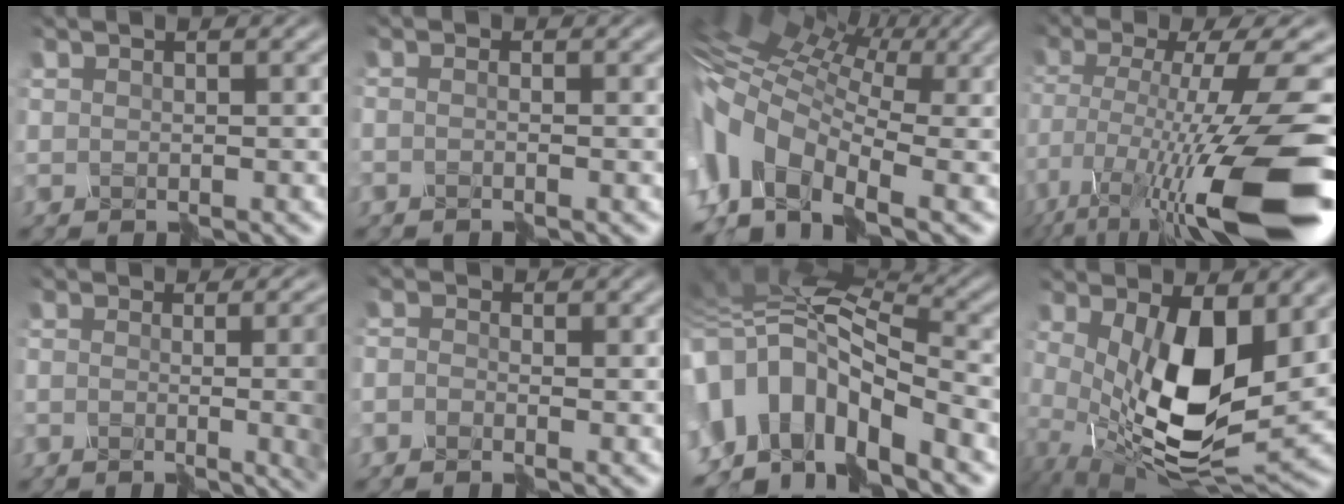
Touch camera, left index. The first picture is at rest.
{"total": 1.4, "force": [-1.1, -0.8, -0.3], "torque": [0.001, -0.005, -0.017]}
{"total": 8.9, "force": [-0.4, 5.8, 6.8], "torque": [-0.178, 0.025, -0.014]}
{"total": 15.2, "force": [-7.5, 3.2, 12.8], "torque": [-0.247, -0.005, -0.130]}
{"total": 9.9, "force": [-1.8, 4.0, 8.8], "torque": [-0.077, -0.007, -0.019]}
{"total": 1.8, "force": [-1.7, 0.5, -0.4], "torque": [0.013, 0.007, -0.030]}
{"total": 8.8, "force": [-4.7, 4.6, 5.8], "torque": [-0.115, 0.015, -0.094]}
{"total": 8.8, "force": [0.4, 3.9, 7.9], "torque": [-0.152, -0.025, 0.021]}